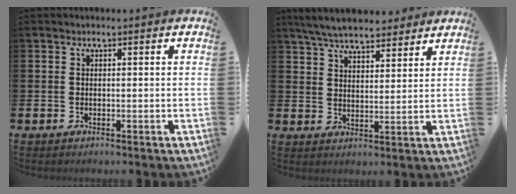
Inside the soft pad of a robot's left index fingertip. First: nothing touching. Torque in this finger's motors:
{"motor_torque": [1.21, -0.92, 0.40, 0.21]}